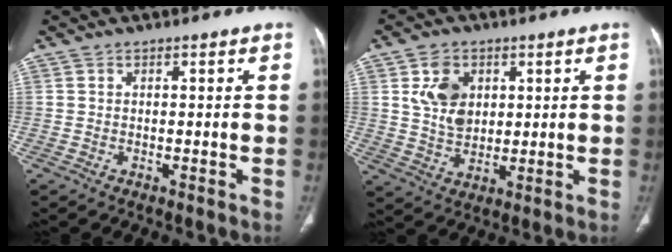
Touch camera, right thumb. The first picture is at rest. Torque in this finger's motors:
{"motor_torque": [0.61, 1.90, 0.93, 0.78, 0.06]}